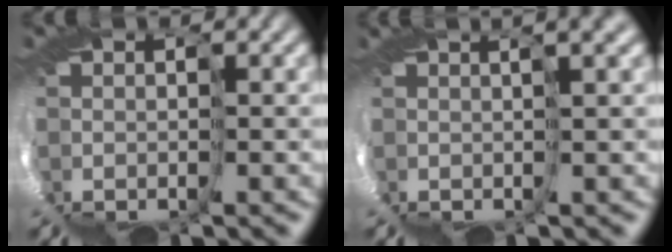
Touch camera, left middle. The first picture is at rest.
{"total": 3.0, "force": [0.2, -2.9, -0.8], "torque": [0.008, -0.003, 0.017]}